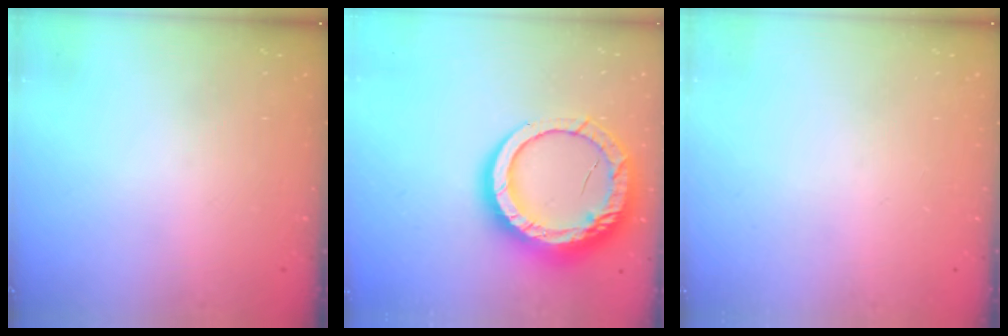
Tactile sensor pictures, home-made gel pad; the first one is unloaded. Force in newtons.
{"total": 21.8, "press": 21.7, "slide": 2.1}
{"total": 0.0}